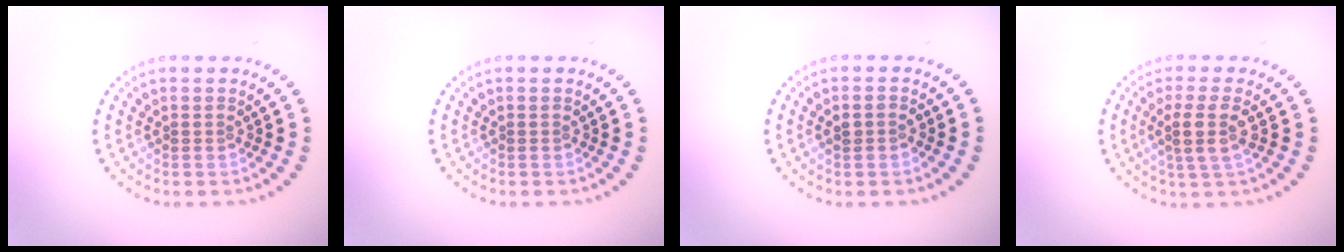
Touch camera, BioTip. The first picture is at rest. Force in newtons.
{"total": 0.0}
{"total": 1.3, "press": 1.3, "slide": 0.2}
{"total": 2.8, "press": 2.4, "slide": 1.5}